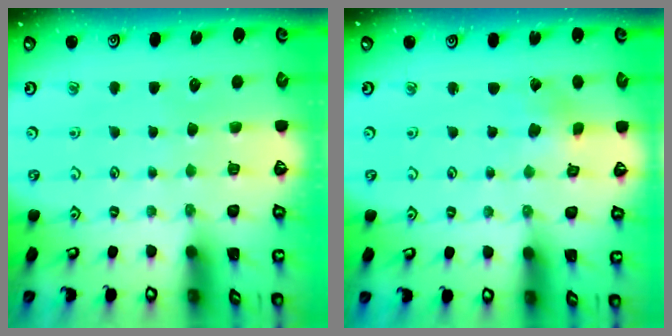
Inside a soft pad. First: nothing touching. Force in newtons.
{"total": 0.7, "press": 0.7, "slide": 0.1}